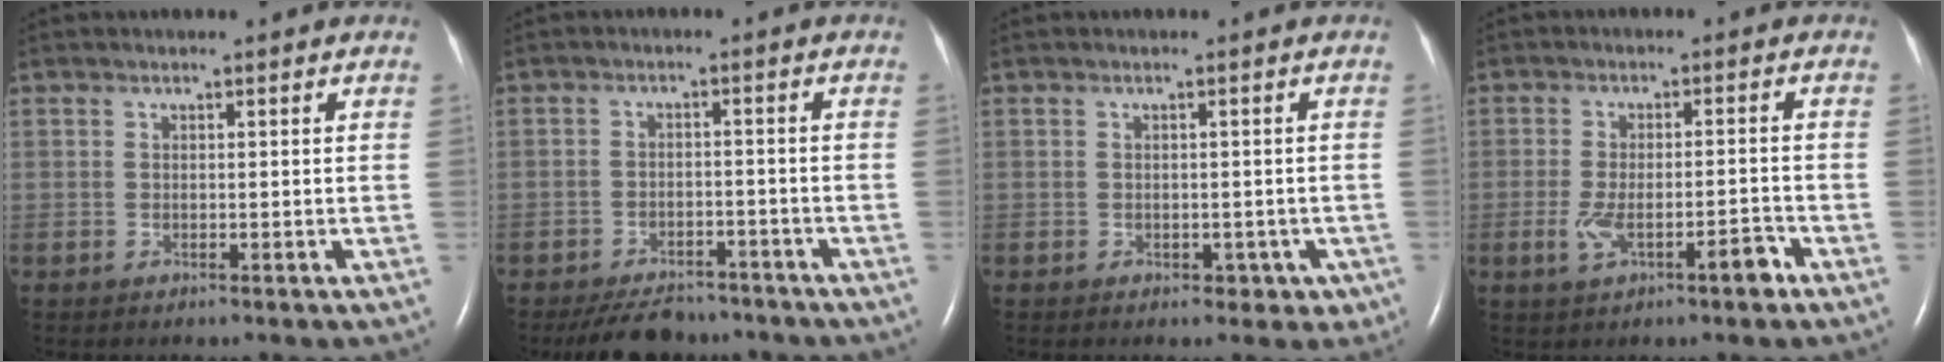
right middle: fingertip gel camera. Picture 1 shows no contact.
{"total": 8.2, "force": [-7.1, 3.2, 2.3], "torque": [-0.034, -0.006, -0.105]}
{"total": 2.9, "force": [-1.2, 2.2, 1.5], "torque": [-0.004, 0.004, -0.005]}
{"total": 5.8, "force": [-2.8, 1.4, 4.9], "torque": [-0.093, 0.003, -0.042]}